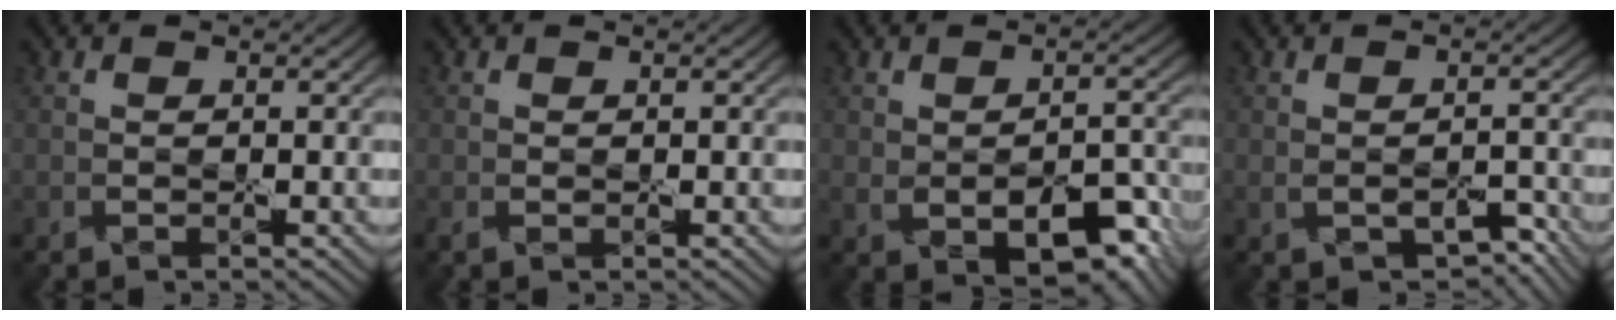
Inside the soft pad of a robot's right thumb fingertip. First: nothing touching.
{"total": 0.7, "force": [-0.1, 0.5, 0.5], "torque": [-0.015, -0.004, -0.002]}
{"total": 7.7, "force": [-2.7, 4.1, 5.9], "torque": [-0.096, -0.016, -0.030]}
{"total": 4.2, "force": [-2.0, 2.3, 2.8], "torque": [-0.048, -0.012, -0.025]}